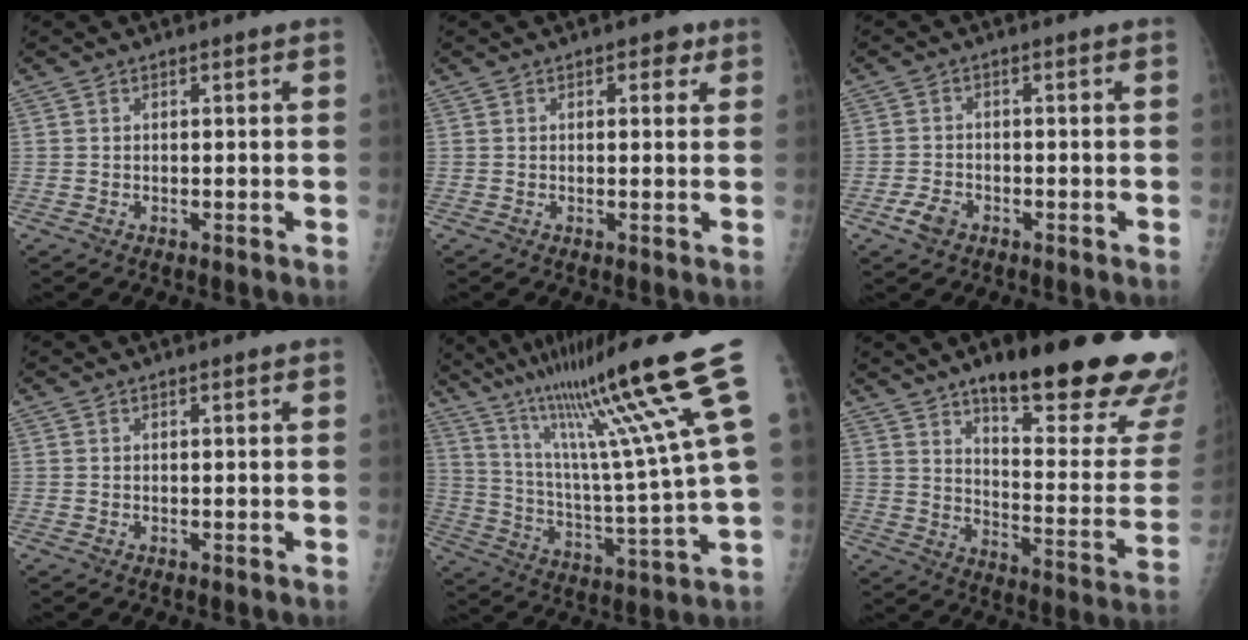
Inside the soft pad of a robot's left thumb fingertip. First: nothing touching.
{"total": 2.4, "force": [1.1, 1.3, 1.7], "torque": [-0.009, 0.000, 0.010]}
{"total": 3.2, "force": [-1.8, 1.9, 1.7], "torque": [-0.035, 0.010, -0.031]}
{"total": 0.7, "force": [0.5, -0.1, 0.6], "torque": [-0.009, 0.001, 0.007]}
{"total": 22.3, "force": [13.6, -0.6, 17.7], "torque": [-0.280, -0.049, 0.233]}
{"total": 28.9, "force": [18.3, 7.2, 21.3], "torque": [-0.229, -0.083, 0.260]}